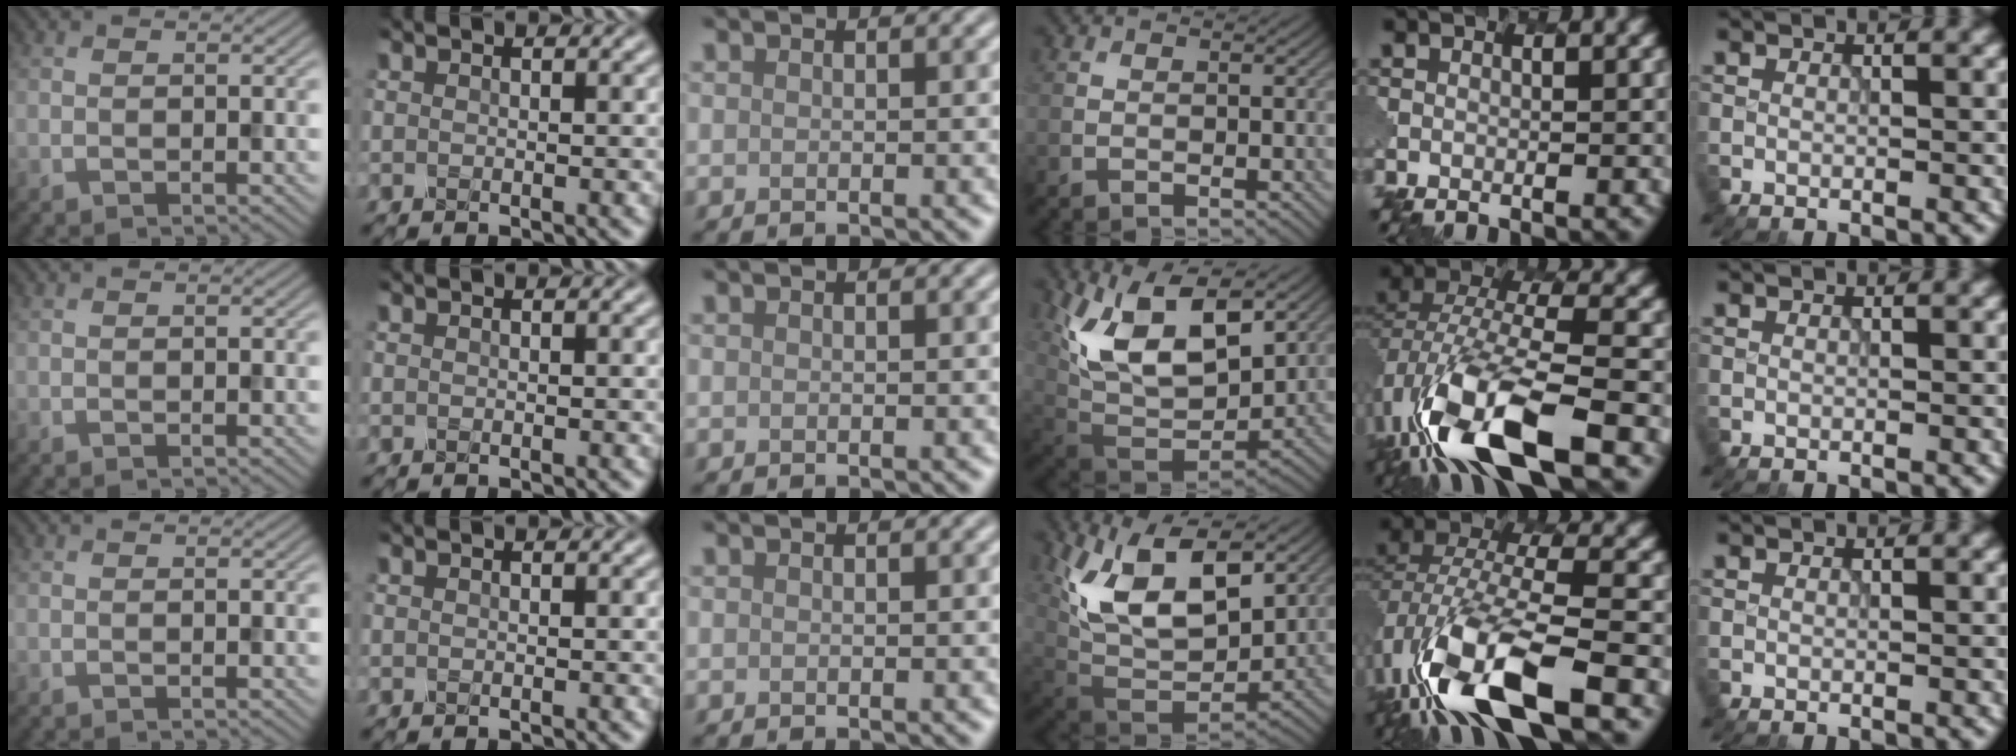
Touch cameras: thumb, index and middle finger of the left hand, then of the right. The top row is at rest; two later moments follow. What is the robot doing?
{"motion": "insert", "object": "pen bag"}